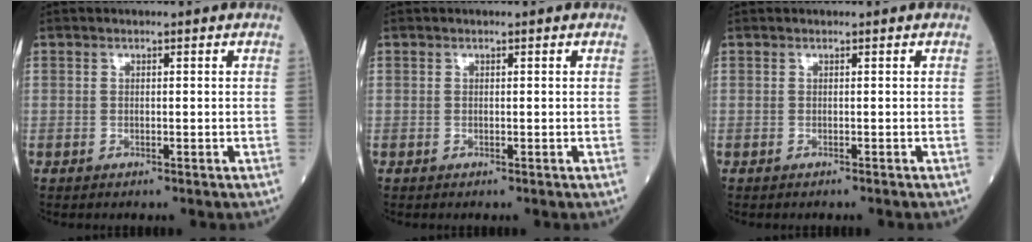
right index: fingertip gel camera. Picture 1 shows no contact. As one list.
[{"total": 0.0}, {"total": 0.9, "force": [-0.7, 0.0, 0.5], "torque": [-0.004, 0.001, -0.006]}]